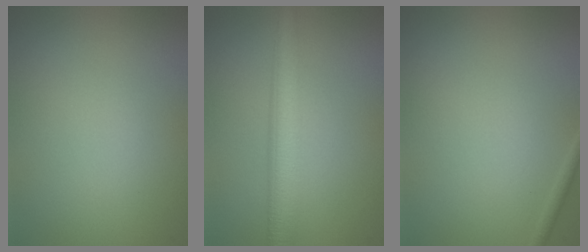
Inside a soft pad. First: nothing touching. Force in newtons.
{"total": 4.8, "press": 4.8, "slide": 0.1}
{"total": 0.6, "press": 0.6, "slide": 0.1}